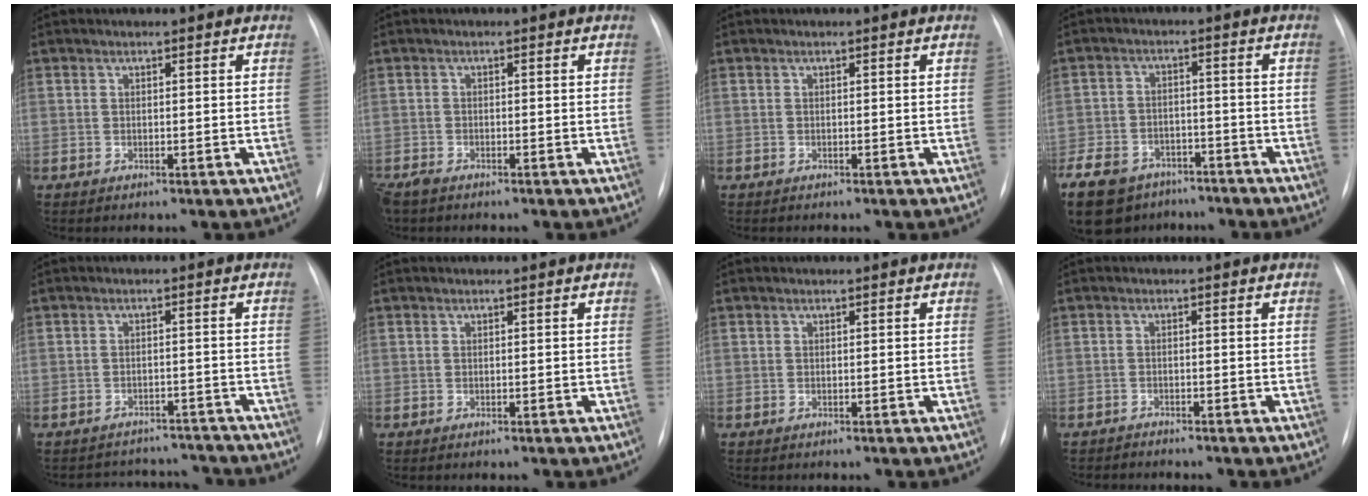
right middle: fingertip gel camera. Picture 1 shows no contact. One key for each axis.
{"total": 3.1, "fx": -2.5, "fy": 1.2, "fz": 1.4, "tx": -0.031, "ty": -0.007, "tz": -0.044}
{"total": 0.7, "fx": -0.6, "fy": 0.1, "fz": 0.3, "tx": -0.006, "ty": -0.001, "tz": -0.009}
{"total": 17.9, "fx": -12.5, "fy": 10.6, "fz": 7.3, "tx": -0.203, "ty": -0.018, "tz": -0.180}
{"total": 7.9, "fx": -7.5, "fy": 2.2, "fz": -0.3, "tx": 0.009, "ty": 0.021, "tz": -0.093}
{"total": 0.0}
{"total": 0.0}
{"total": 1.4, "fx": -1.4, "fy": 0.2, "fz": -0.3, "tx": 0.007, "ty": -0.003, "tz": -0.023}